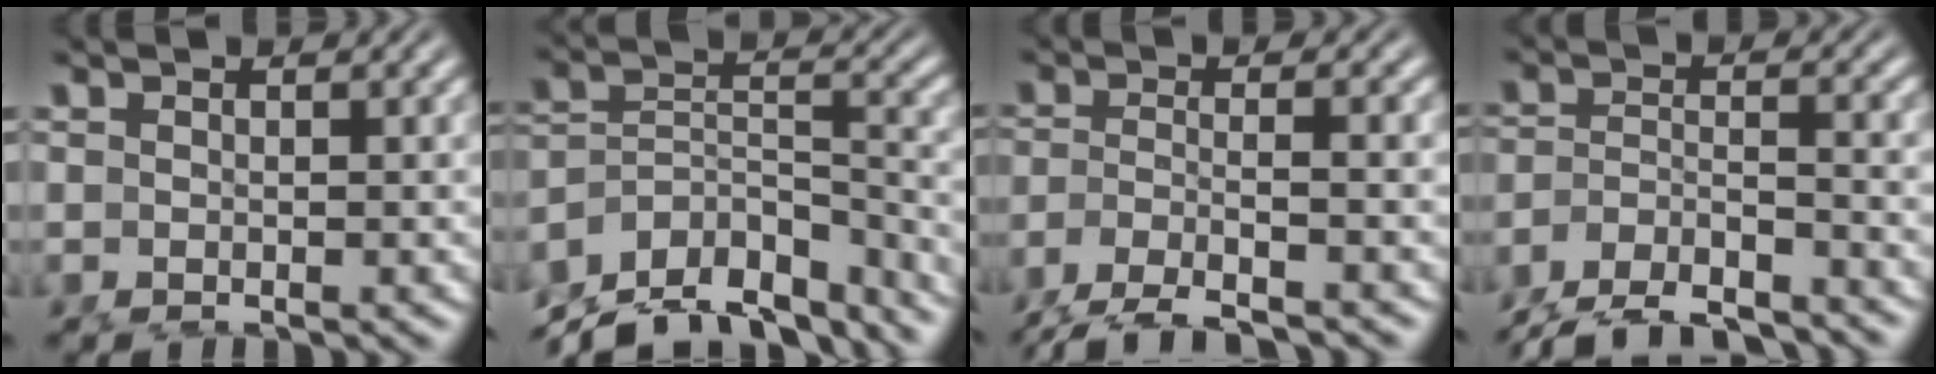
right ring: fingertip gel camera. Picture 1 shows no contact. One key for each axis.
{"total": 11.8, "fx": -8.3, "fy": 6.1, "fz": 5.7, "tx": -0.100, "ty": -0.049, "tz": -0.119}
{"total": 5.8, "fx": -4.4, "fy": 1.3, "fz": 3.5, "tx": -0.068, "ty": -0.026, "tz": -0.058}
{"total": 7.8, "fx": -6.3, "fy": 3.5, "fz": 2.9, "tx": -0.048, "ty": -0.020, "tz": -0.103}